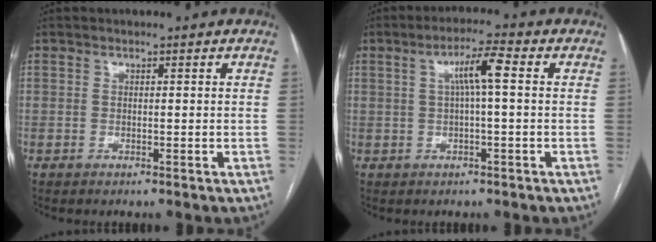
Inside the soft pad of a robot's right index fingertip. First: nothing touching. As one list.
[{"total": 5.3, "force": [0.9, 0.2, 5.2], "torque": [-0.093, 0.014, 0.016]}]